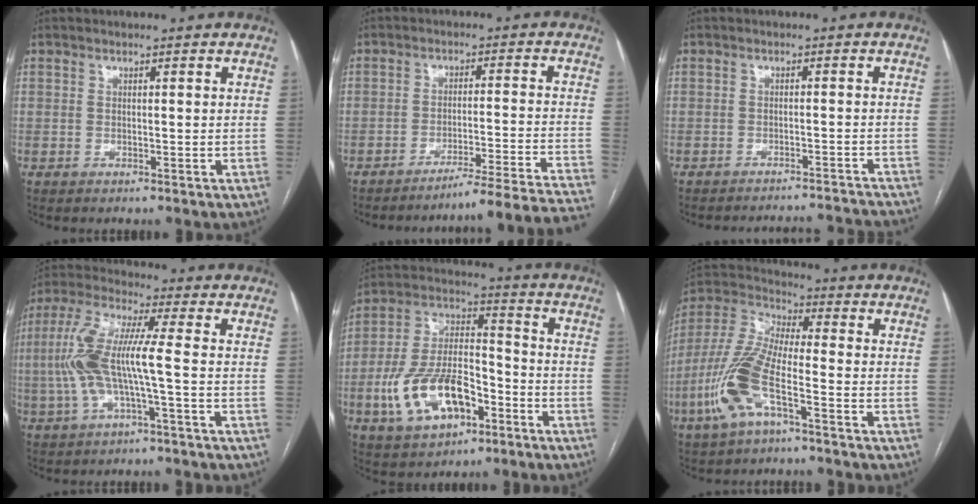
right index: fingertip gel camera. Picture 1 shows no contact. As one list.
[{"total": 19.7, "force": [-18.4, -3.3, 6.4], "torque": [-0.028, -0.020, -0.240]}, {"total": 11.0, "force": [-10.9, -0.2, 1.0], "torque": [-0.005, 0.015, -0.129]}, {"total": 10.7, "force": [-1.4, 1.2, 10.5], "torque": [-0.236, 0.022, -0.032]}, {"total": 15.3, "force": [-6.1, 7.4, 11.9], "torque": [-0.247, 0.014, -0.103]}, {"total": 12.8, "force": [-5.2, 3.2, 11.3], "torque": [-0.258, 0.001, -0.104]}]